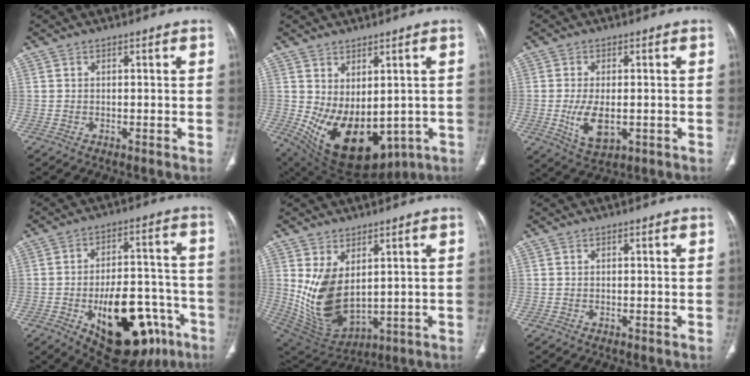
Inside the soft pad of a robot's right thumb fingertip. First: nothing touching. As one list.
[{"total": 17.8, "force": [-3.1, 10.8, 13.9], "torque": [-0.222, -0.016, -0.009]}, {"total": 7.4, "force": [-1.3, 3.8, 6.2], "torque": [-0.115, -0.013, -0.014]}, {"total": 23.5, "force": [-9.7, 11.9, 17.8], "torque": [-0.213, 0.043, -0.121]}, {"total": 13.1, "force": [2.5, 7.8, 10.2], "torque": [-0.183, -0.024, 0.079]}, {"total": 0.0}]